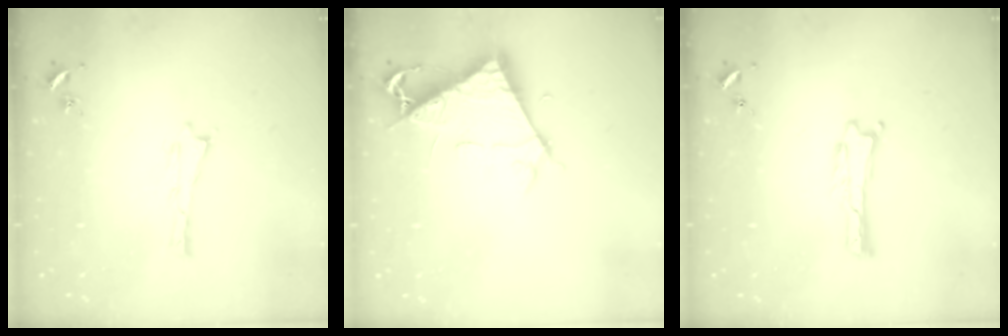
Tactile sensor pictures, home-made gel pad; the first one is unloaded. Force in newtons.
{"total": 7.1, "press": 7.0, "slide": 0.8}
{"total": 0.0}